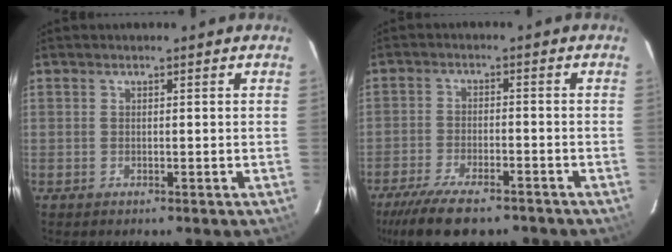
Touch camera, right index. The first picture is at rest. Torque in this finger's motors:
{"motor_torque": [1.20, -0.94, 0.51, 0.10]}